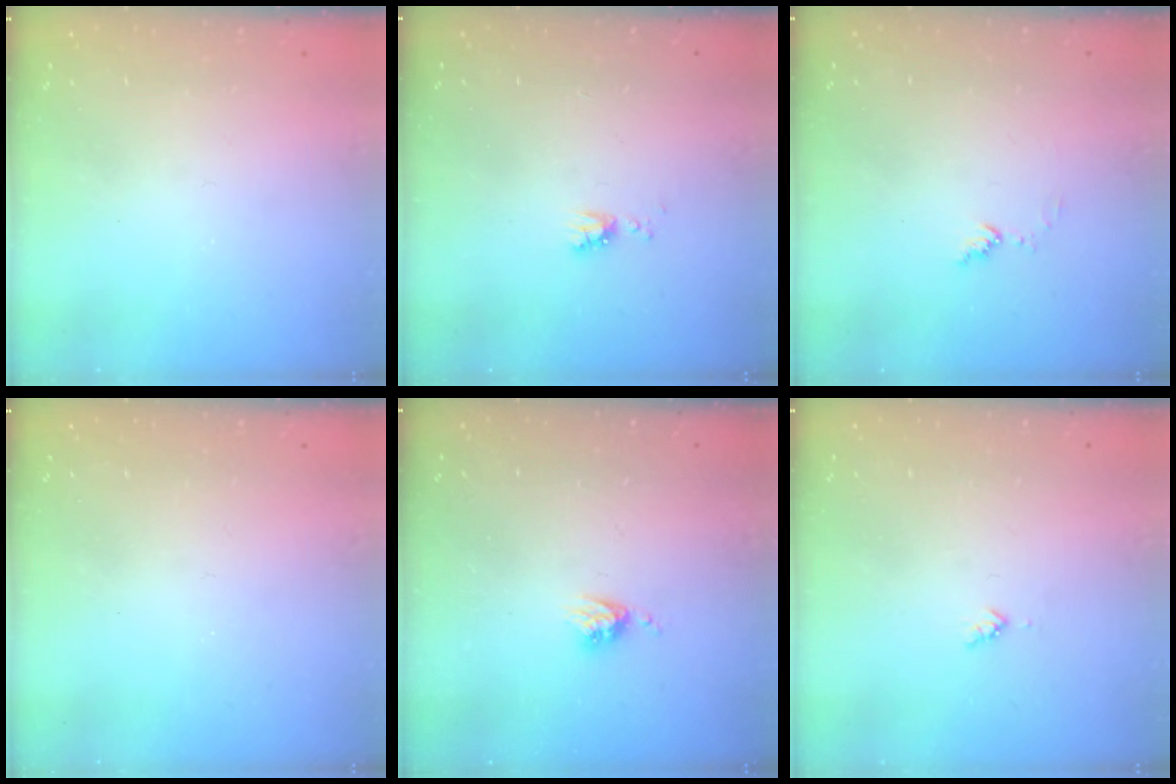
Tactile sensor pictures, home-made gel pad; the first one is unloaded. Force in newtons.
{"total": 3.9, "press": 3.9, "slide": 0.6}
{"total": 4.9, "press": 4.9, "slide": 0.3}
{"total": 0.0}
{"total": 3.3, "press": 3.3, "slide": 0.4}
{"total": 3.4, "press": 3.3, "slide": 0.4}